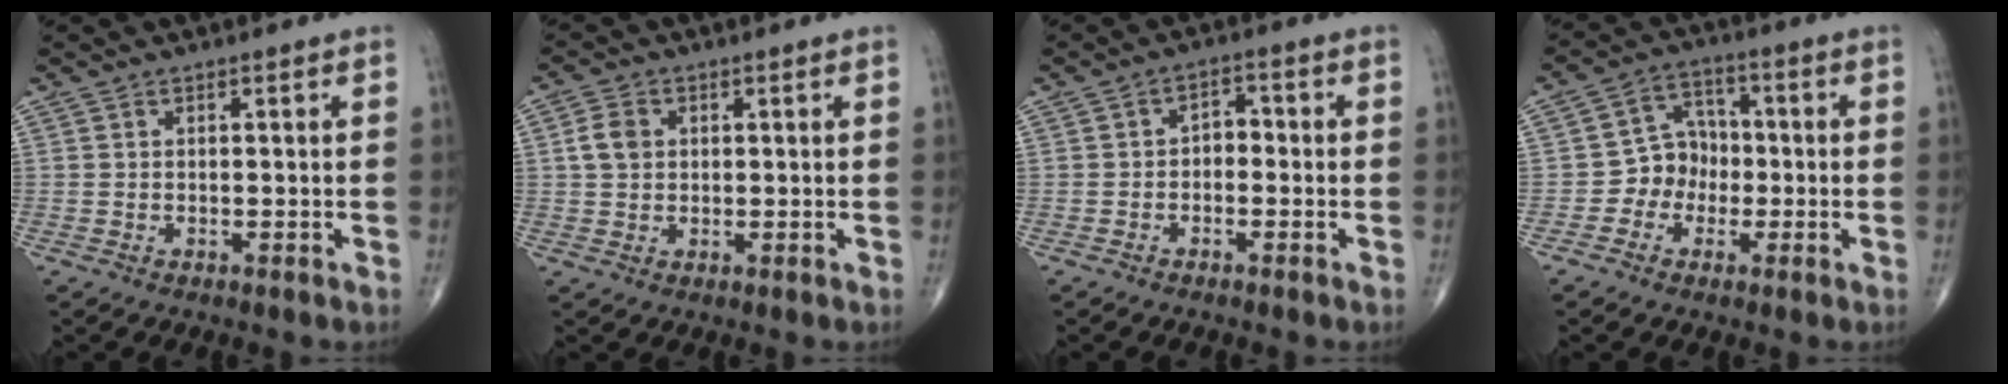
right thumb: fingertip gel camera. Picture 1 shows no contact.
{"total": 4.1, "force": [0.8, 3.2, 2.4], "torque": [-0.041, 0.003, 0.012]}
{"total": 3.2, "force": [-0.7, 2.2, 2.1], "torque": [-0.014, 0.016, -0.023]}
{"total": 7.2, "force": [-1.7, 6.2, 3.1], "torque": [-0.015, 0.029, -0.042]}